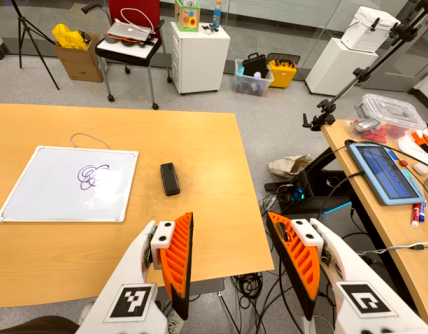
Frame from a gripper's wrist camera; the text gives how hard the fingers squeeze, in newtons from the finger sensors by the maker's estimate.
{"total": 0.0}